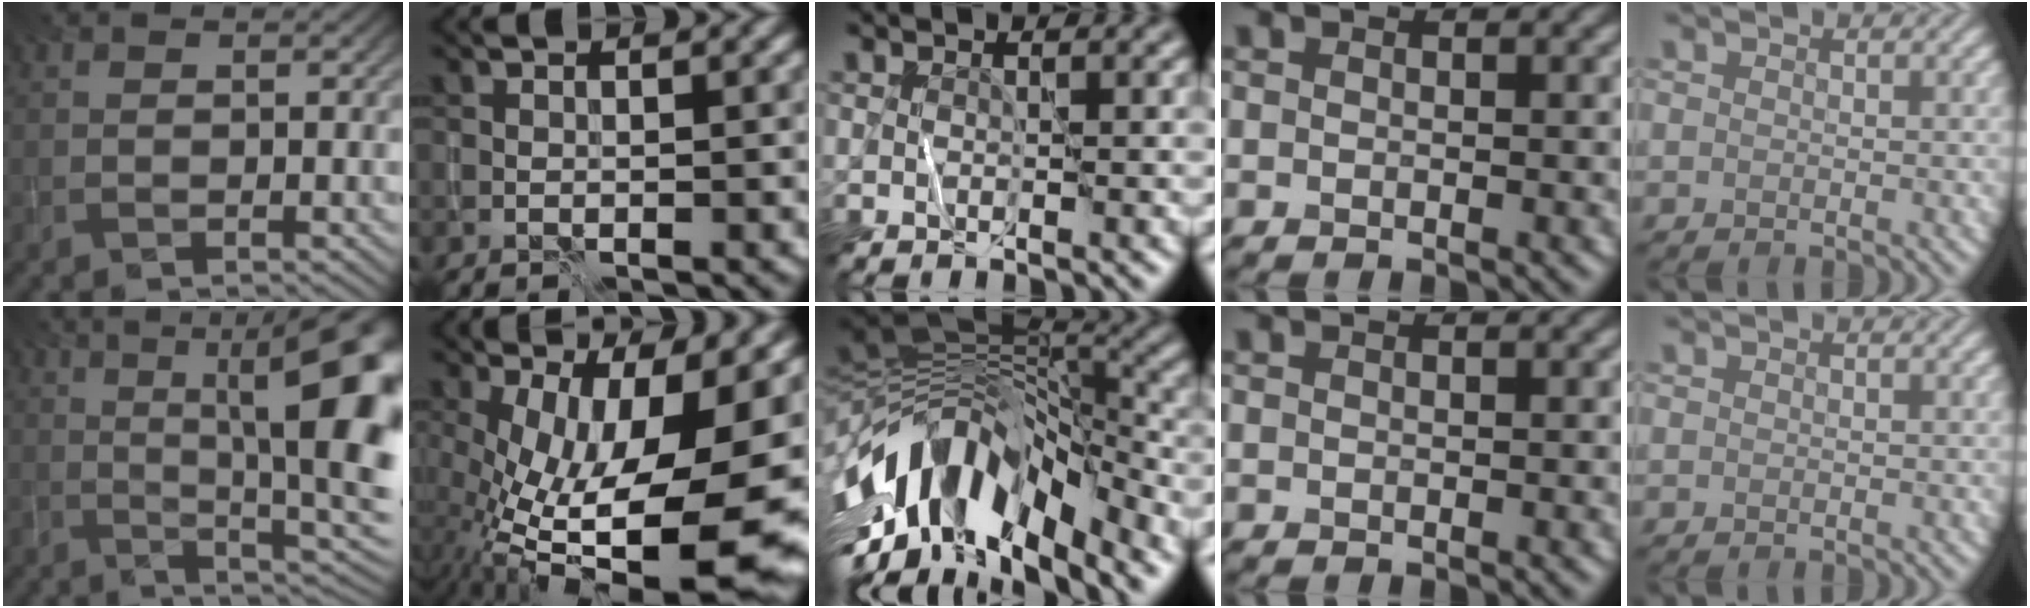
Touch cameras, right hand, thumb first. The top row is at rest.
{"thumb": {"total": 17.6, "force": [3.4, 5.6, 16.3], "torque": [-0.193, 0.023, 0.050]}, "index": {"total": 17.8, "force": [-2.5, 7.7, 15.9], "torque": [-0.241, -0.042, -0.030]}, "middle": {"total": 14.1, "force": [-5.5, 6.5, 11.2], "torque": [-0.202, 0.014, -0.098]}}